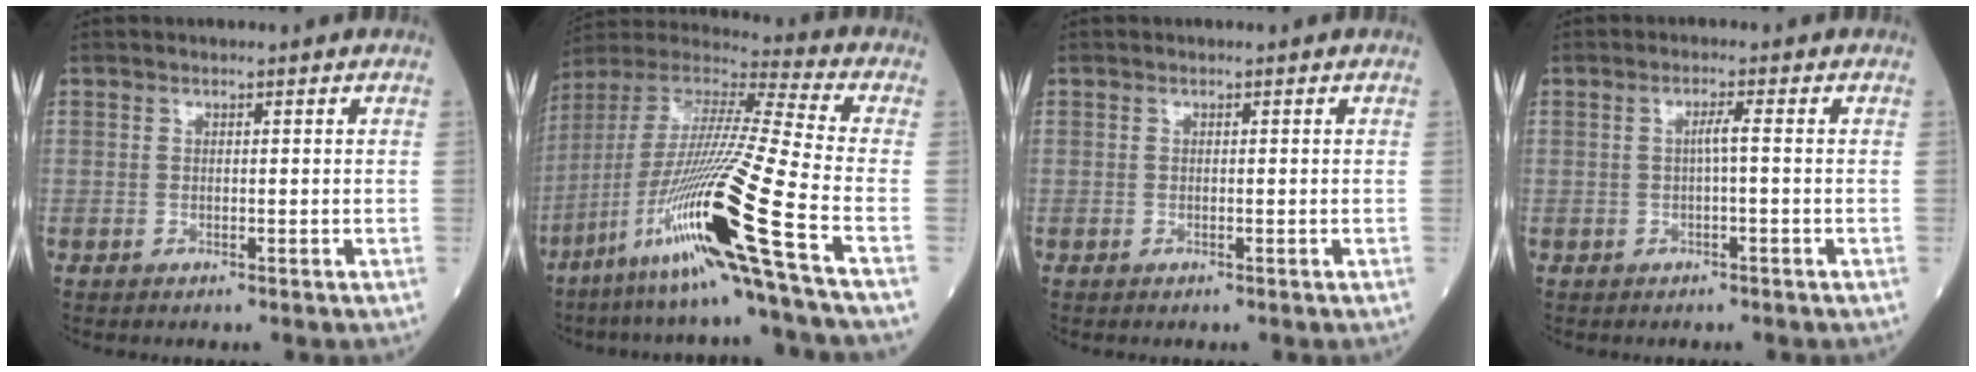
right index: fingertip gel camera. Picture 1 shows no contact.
{"total": 23.3, "force": [-11.0, -1.8, 20.5], "torque": [-0.414, -0.042, -0.212]}
{"total": 0.0}
{"total": 1.6, "force": [-0.2, -0.1, 1.5], "torque": [-0.026, 0.004, -0.004]}